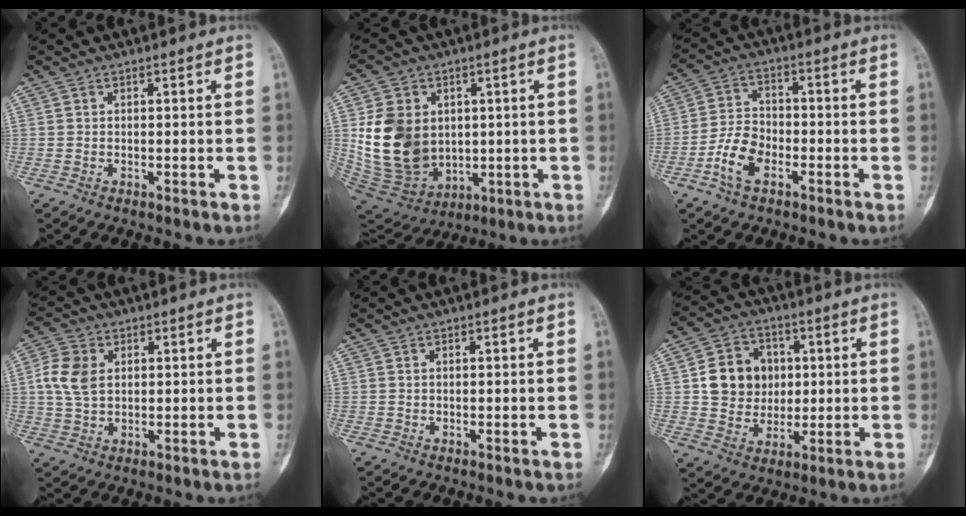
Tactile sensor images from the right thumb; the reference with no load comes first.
{"total": 16.5, "force": [1.7, 12.8, 10.3], "torque": [-0.166, -0.014, 0.061]}
{"total": 7.7, "force": [-3.5, 4.6, 5.1], "torque": [-0.092, 0.022, -0.073]}
{"total": 7.4, "force": [1.4, 5.1, 5.1], "torque": [-0.106, 0.004, 0.029]}
{"total": 0.0}
{"total": 11.6, "force": [1.7, 10.1, 5.5], "torque": [-0.053, 0.003, 0.031]}